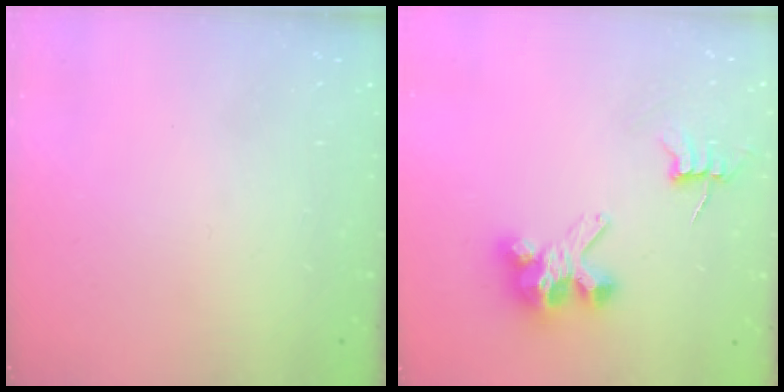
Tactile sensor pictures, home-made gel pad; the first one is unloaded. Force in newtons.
{"total": 6.9, "press": 6.9, "slide": 0.5}